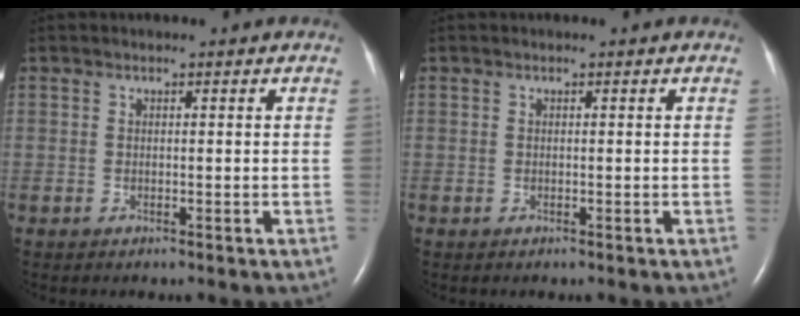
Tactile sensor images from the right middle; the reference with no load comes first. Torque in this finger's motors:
{"motor_torque": [0.16, -0.11, 0.04, 0.00]}